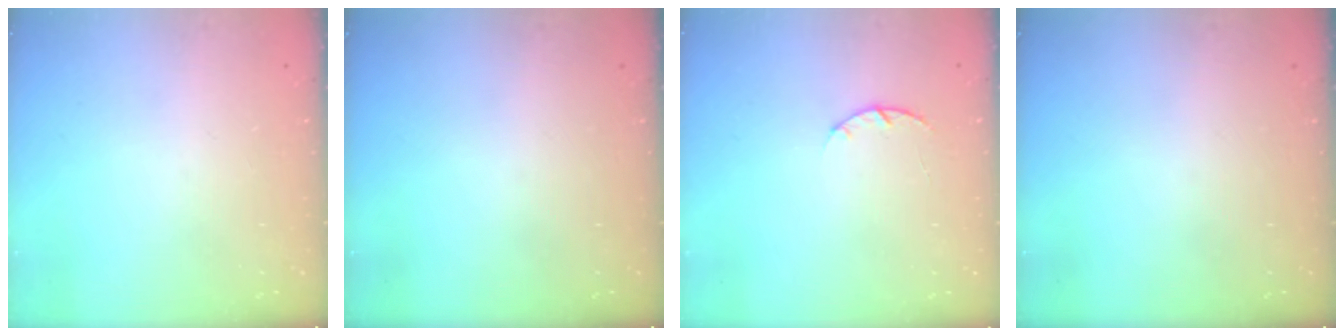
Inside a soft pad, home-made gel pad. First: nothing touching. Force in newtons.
{"total": 0.0}
{"total": 2.9, "press": 2.9, "slide": 0.5}
{"total": 0.0}